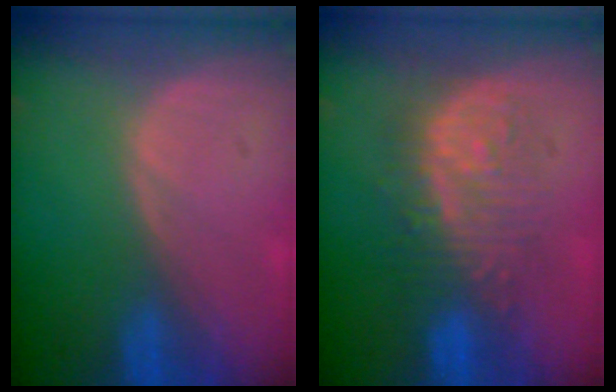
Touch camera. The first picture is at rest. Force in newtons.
{"total": 9.1, "press": 8.9, "slide": 2.1}